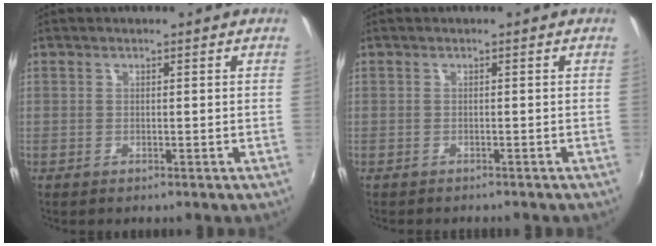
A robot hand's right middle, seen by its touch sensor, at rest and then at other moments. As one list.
[{"total": 1.3, "force": [-1.2, 0.4, 0.2], "torque": [-0.009, -0.007, -0.017]}]